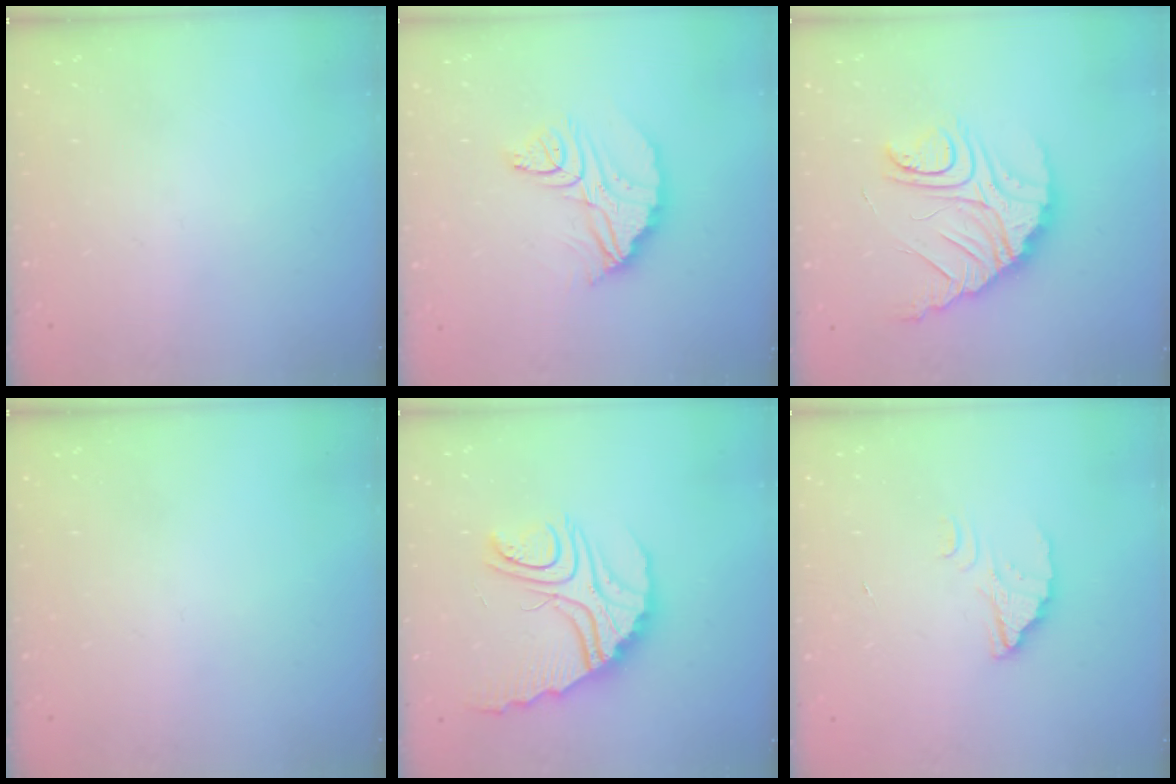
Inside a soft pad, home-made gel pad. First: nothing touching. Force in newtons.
{"total": 12.3, "press": 12.3, "slide": 1.0}
{"total": 14.9, "press": 14.8, "slide": 1.2}
{"total": 0.0}
{"total": 14.1, "press": 14.0, "slide": 1.2}
{"total": 1.6, "press": 1.6, "slide": 0.0}